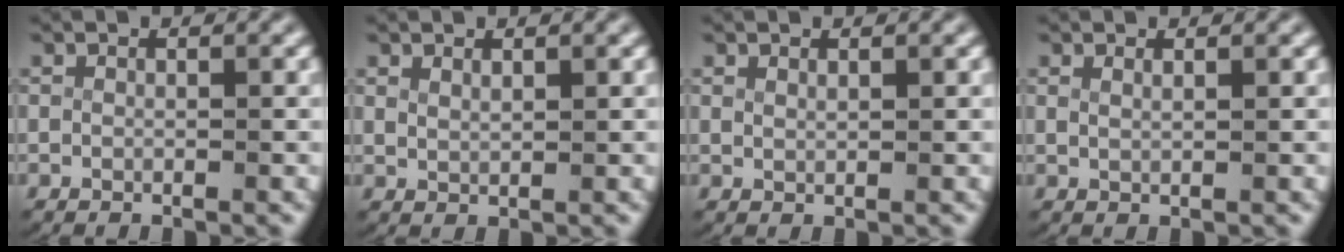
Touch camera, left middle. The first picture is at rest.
{"total": 1.0, "force": [0.9, -0.1, 0.3], "torque": [-0.010, -0.008, 0.028]}
{"total": 0.7, "force": [0.6, -0.2, 0.2], "torque": [-0.005, -0.005, 0.020]}
{"total": 0.8, "force": [0.6, -0.3, 0.4], "torque": [-0.010, -0.007, 0.018]}